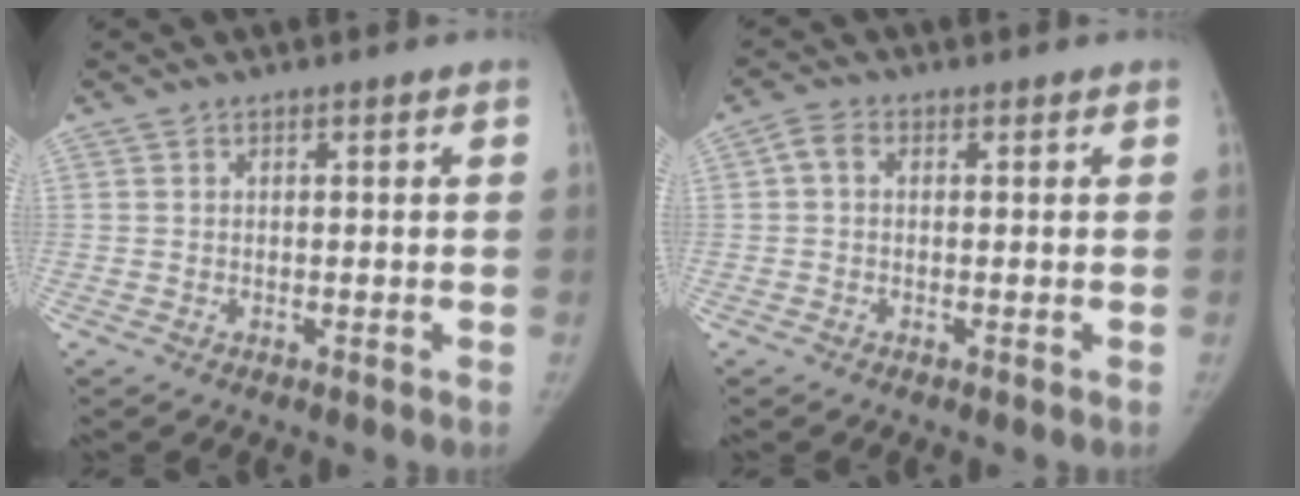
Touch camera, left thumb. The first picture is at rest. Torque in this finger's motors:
{"motor_torque": [-0.17, -0.24, 0.66, 0.13, 0.09]}